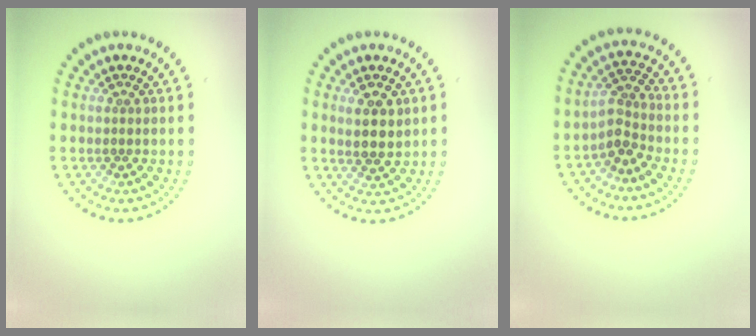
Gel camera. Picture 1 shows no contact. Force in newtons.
{"total": 3.0, "press": 2.8, "slide": 0.8}
{"total": 2.7, "press": 2.0, "slide": 1.8}